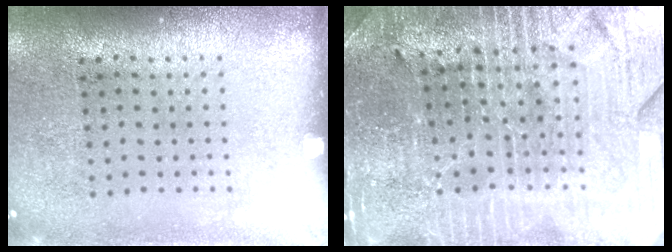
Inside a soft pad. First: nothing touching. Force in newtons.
{"total": 4.3, "press": 4.2, "slide": 1.0}